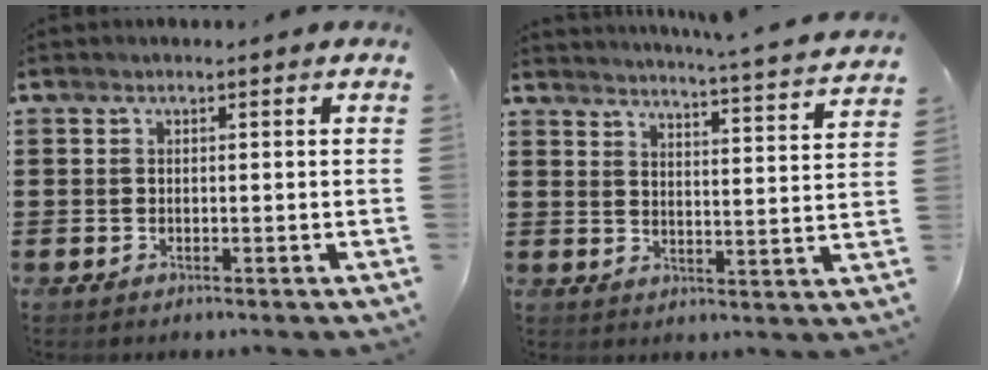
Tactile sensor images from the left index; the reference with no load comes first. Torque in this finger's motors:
{"motor_torque": [1.07, -1.07, 0.53, 0.12]}